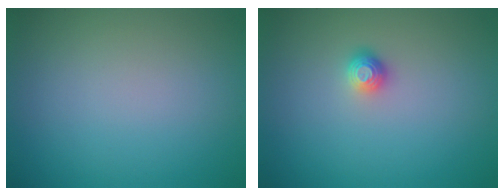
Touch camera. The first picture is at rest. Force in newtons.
{"total": 1.2, "press": 1.0, "slide": 0.5}